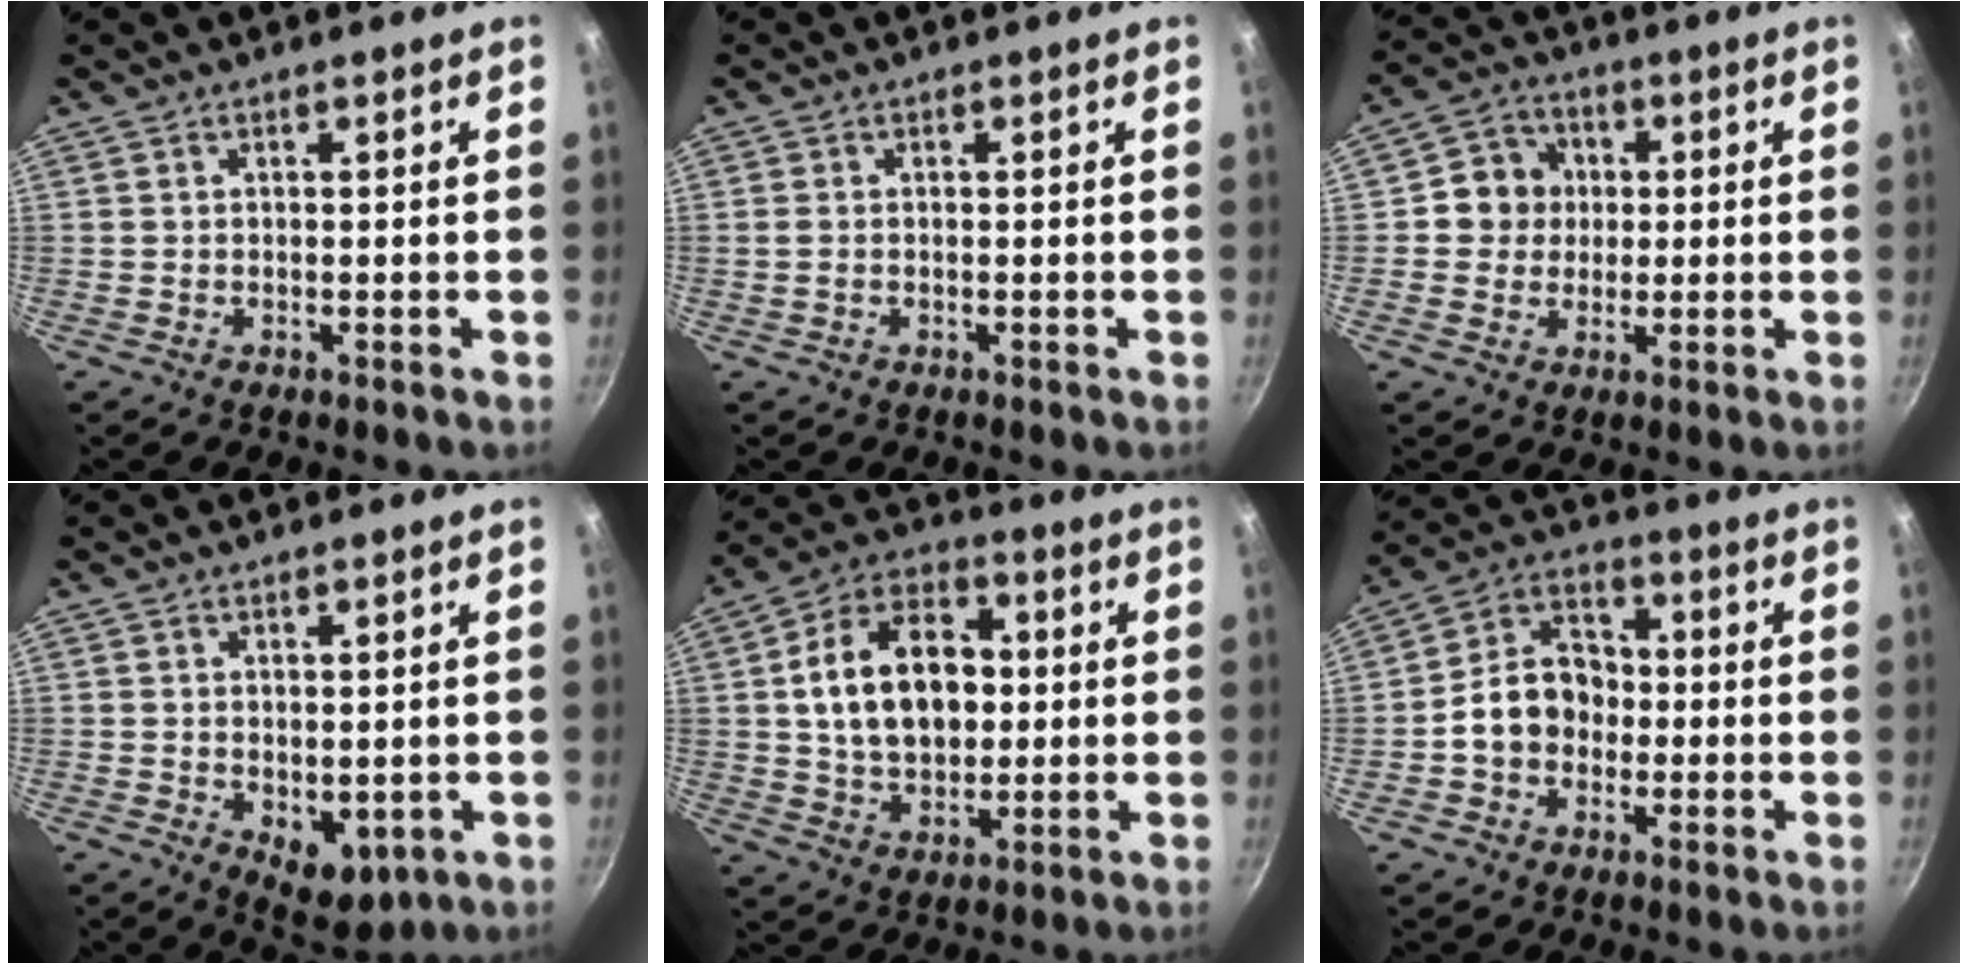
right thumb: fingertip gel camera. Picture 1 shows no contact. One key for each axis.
{"total": 1.0, "fx": -0.2, "fy": 0.8, "fz": 0.6, "tx": -0.011, "ty": 0.002, "tz": -0.004}
{"total": 7.7, "fx": 0.8, "fy": 7.3, "fz": 2.5, "tx": 0.000, "ty": 0.011, "tz": -0.001}
{"total": 6.6, "fx": -0.7, "fy": 4.2, "fz": 5.1, "tx": -0.051, "ty": -0.017, "tz": 0.003}
{"total": 16.7, "fx": 1.6, "fy": 11.5, "fz": 12.0, "tx": -0.169, "ty": 0.019, "tz": 0.020}
{"total": 10.7, "fx": -1.6, "fy": 8.6, "fz": 6.1, "tx": -0.065, "ty": 0.037, "tz": -0.042}